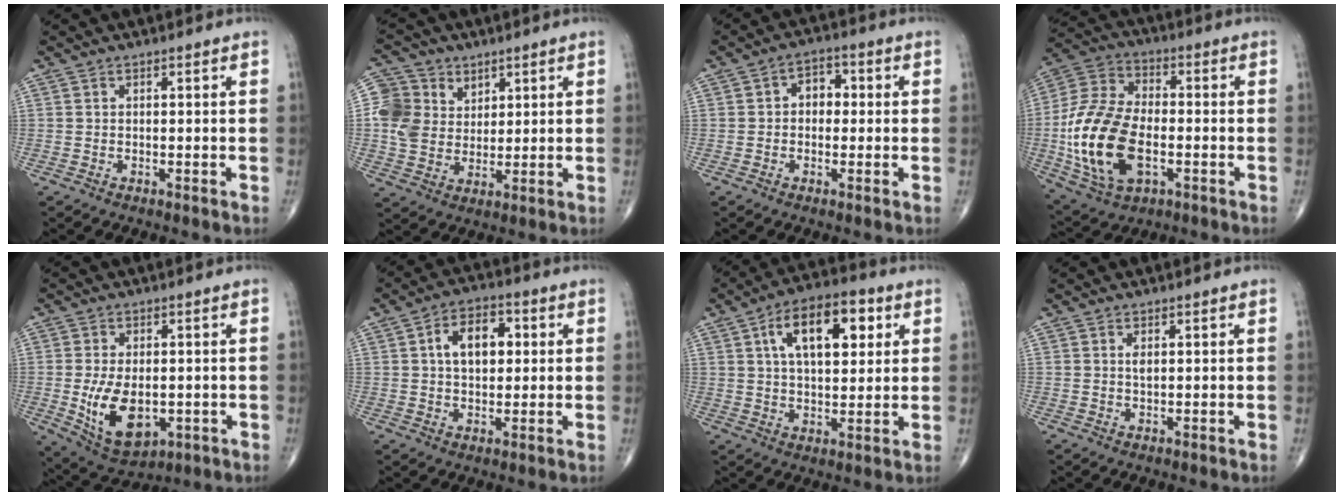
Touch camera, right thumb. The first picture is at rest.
{"total": 9.6, "force": [3.4, 8.2, 3.6], "torque": [-0.048, -0.008, 0.068]}
{"total": 4.8, "force": [0.3, 3.5, 3.2], "torque": [-0.025, 0.016, -0.004]}
{"total": 20.3, "force": [-3.8, 11.6, 16.1], "torque": [-0.328, 0.010, -0.065]}
{"total": 11.8, "force": [-1.9, 6.8, 9.4], "torque": [-0.152, -0.010, -0.012]}
{"total": 9.2, "force": [1.9, 5.6, 7.1], "torque": [-0.099, 0.012, 0.027]}
{"total": 14.7, "force": [5.0, 7.3, 11.7], "torque": [-0.163, 0.001, 0.077]}
{"total": 1.3, "force": [0.4, 0.6, 1.1], "torque": [-0.018, -0.001, 0.009]}